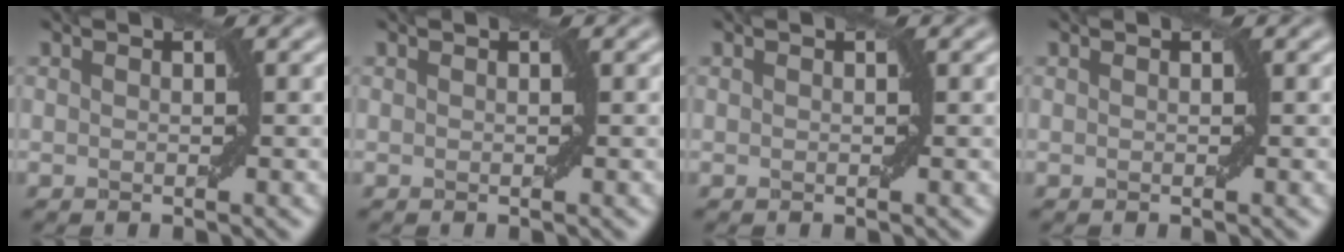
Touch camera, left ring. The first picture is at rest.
{"total": 0.0}
{"total": 0.0}
{"total": 0.0}